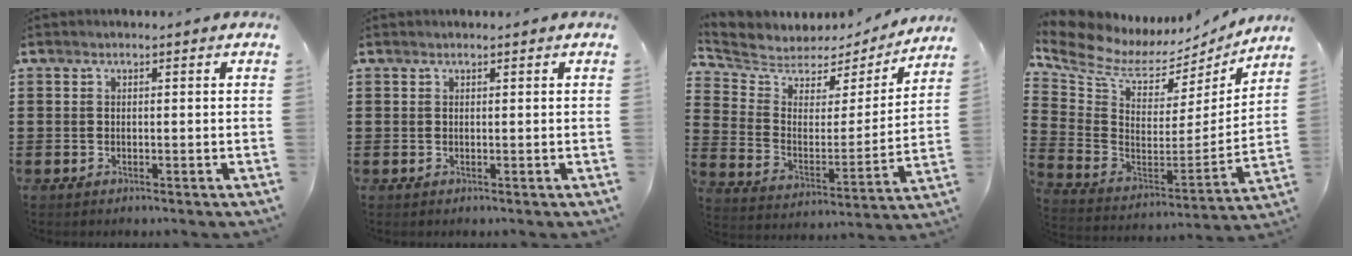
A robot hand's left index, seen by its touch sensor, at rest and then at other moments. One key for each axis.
{"total": 0.0}
{"total": 4.6, "fx": 4.1, "fy": 2.1, "fz": -0.3, "tx": -0.034, "ty": -0.039, "tz": 0.064}
{"total": 6.4, "fx": 5.1, "fy": 3.0, "fz": 2.3, "tx": -0.083, "ty": -0.049, "tz": 0.084}